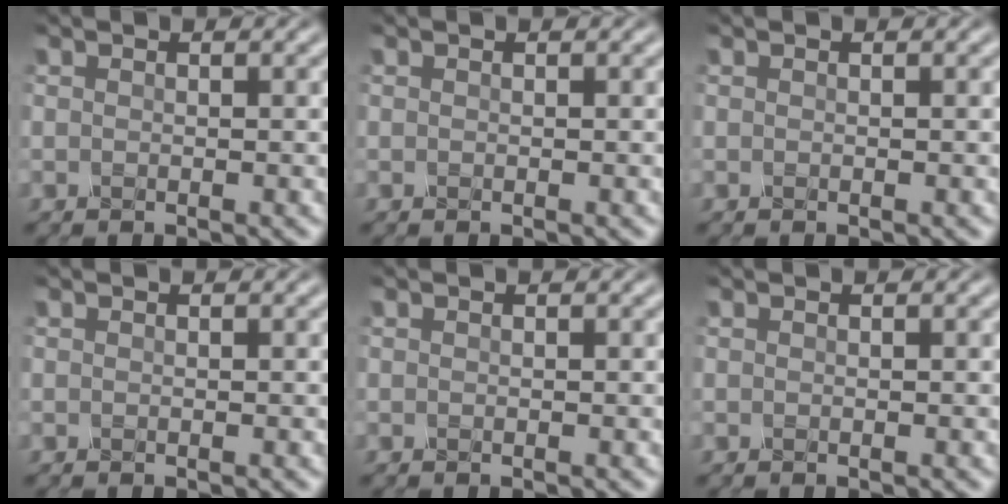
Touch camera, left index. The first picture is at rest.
{"total": 0.0}
{"total": 0.0}
{"total": 0.0}
{"total": 0.0}
{"total": 0.0}